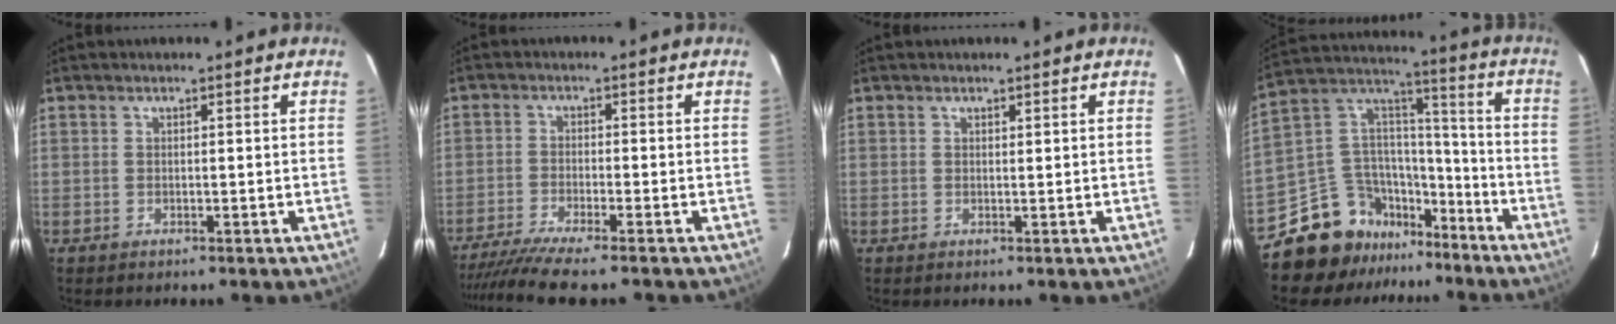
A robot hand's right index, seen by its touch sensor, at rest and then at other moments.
{"total": 9.9, "force": [-8.5, -0.8, 4.9], "torque": [-0.067, -0.023, -0.136]}
{"total": 0.0}
{"total": 16.4, "force": [-12.6, 9.7, 4.0], "torque": [-0.070, 0.094, -0.215]}